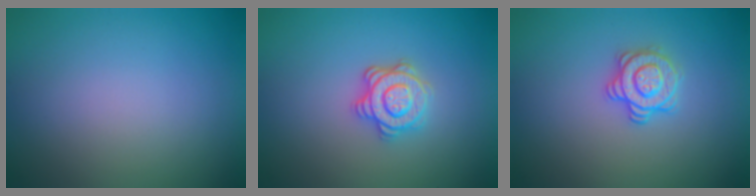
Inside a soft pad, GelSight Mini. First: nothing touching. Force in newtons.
{"total": 3.5, "press": 3.0, "slide": 1.9}
{"total": 2.9, "press": 2.6, "slide": 1.2}